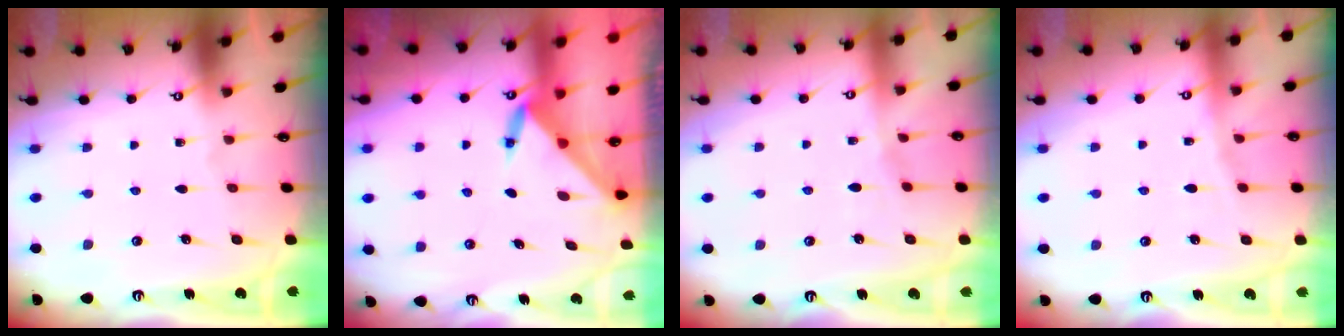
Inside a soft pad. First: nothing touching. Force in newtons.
{"total": 3.6, "press": 3.5, "slide": 0.4}
{"total": 5.4, "press": 5.4, "slide": 0.7}
{"total": 5.3, "press": 5.3, "slide": 0.7}